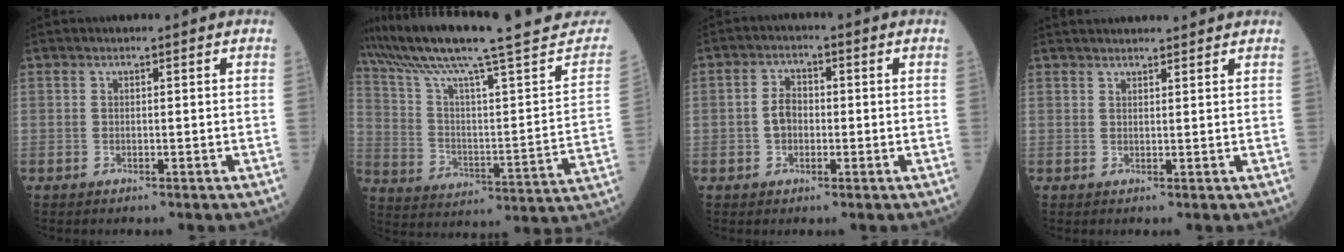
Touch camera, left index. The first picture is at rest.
{"total": 27.1, "force": [23.8, 0.7, 13.0], "torque": [-0.210, -0.059, 0.331]}
{"total": 3.5, "force": [-0.5, 2.4, 2.5], "torque": [-0.054, 0.013, -0.014]}
{"total": 6.8, "force": [6.4, 0.8, 2.0], "torque": [-0.023, 0.031, 0.081]}